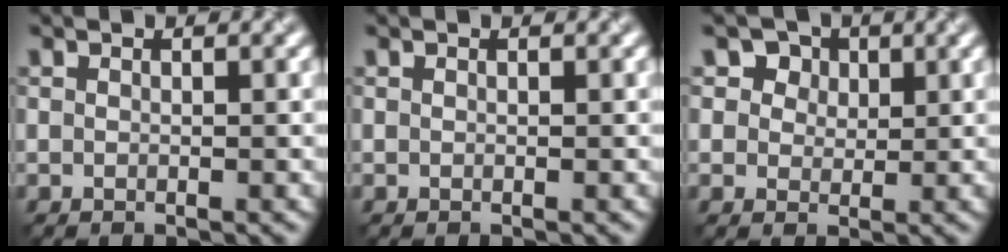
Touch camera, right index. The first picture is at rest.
{"total": 0.0}
{"total": 5.0, "force": [2.8, 3.8, 1.9], "torque": [-0.042, 0.004, 0.037]}